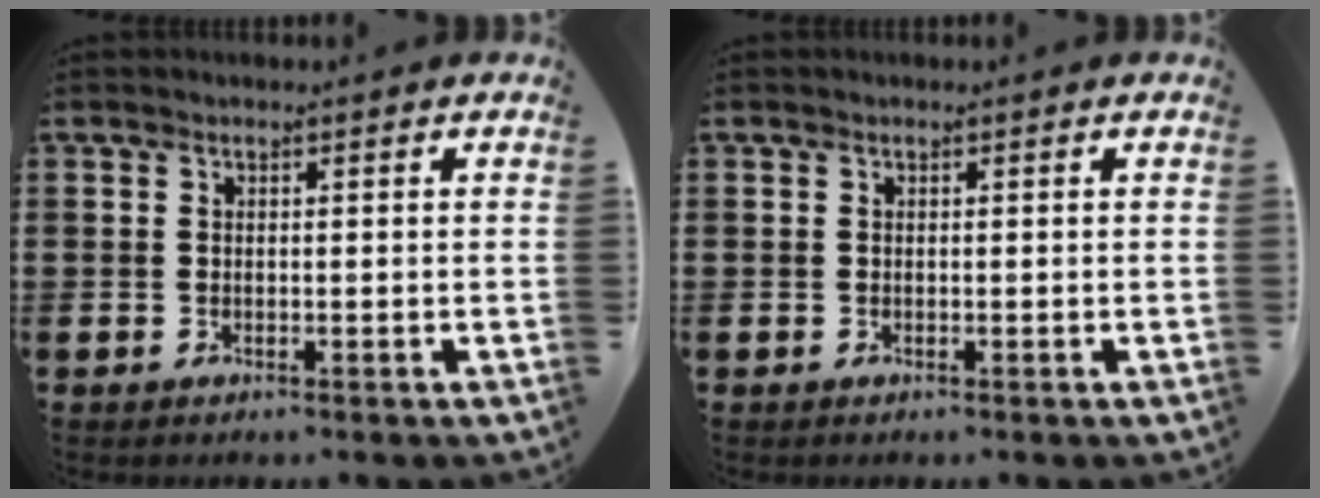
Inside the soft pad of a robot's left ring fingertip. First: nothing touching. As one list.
[{"total": 0.0}]